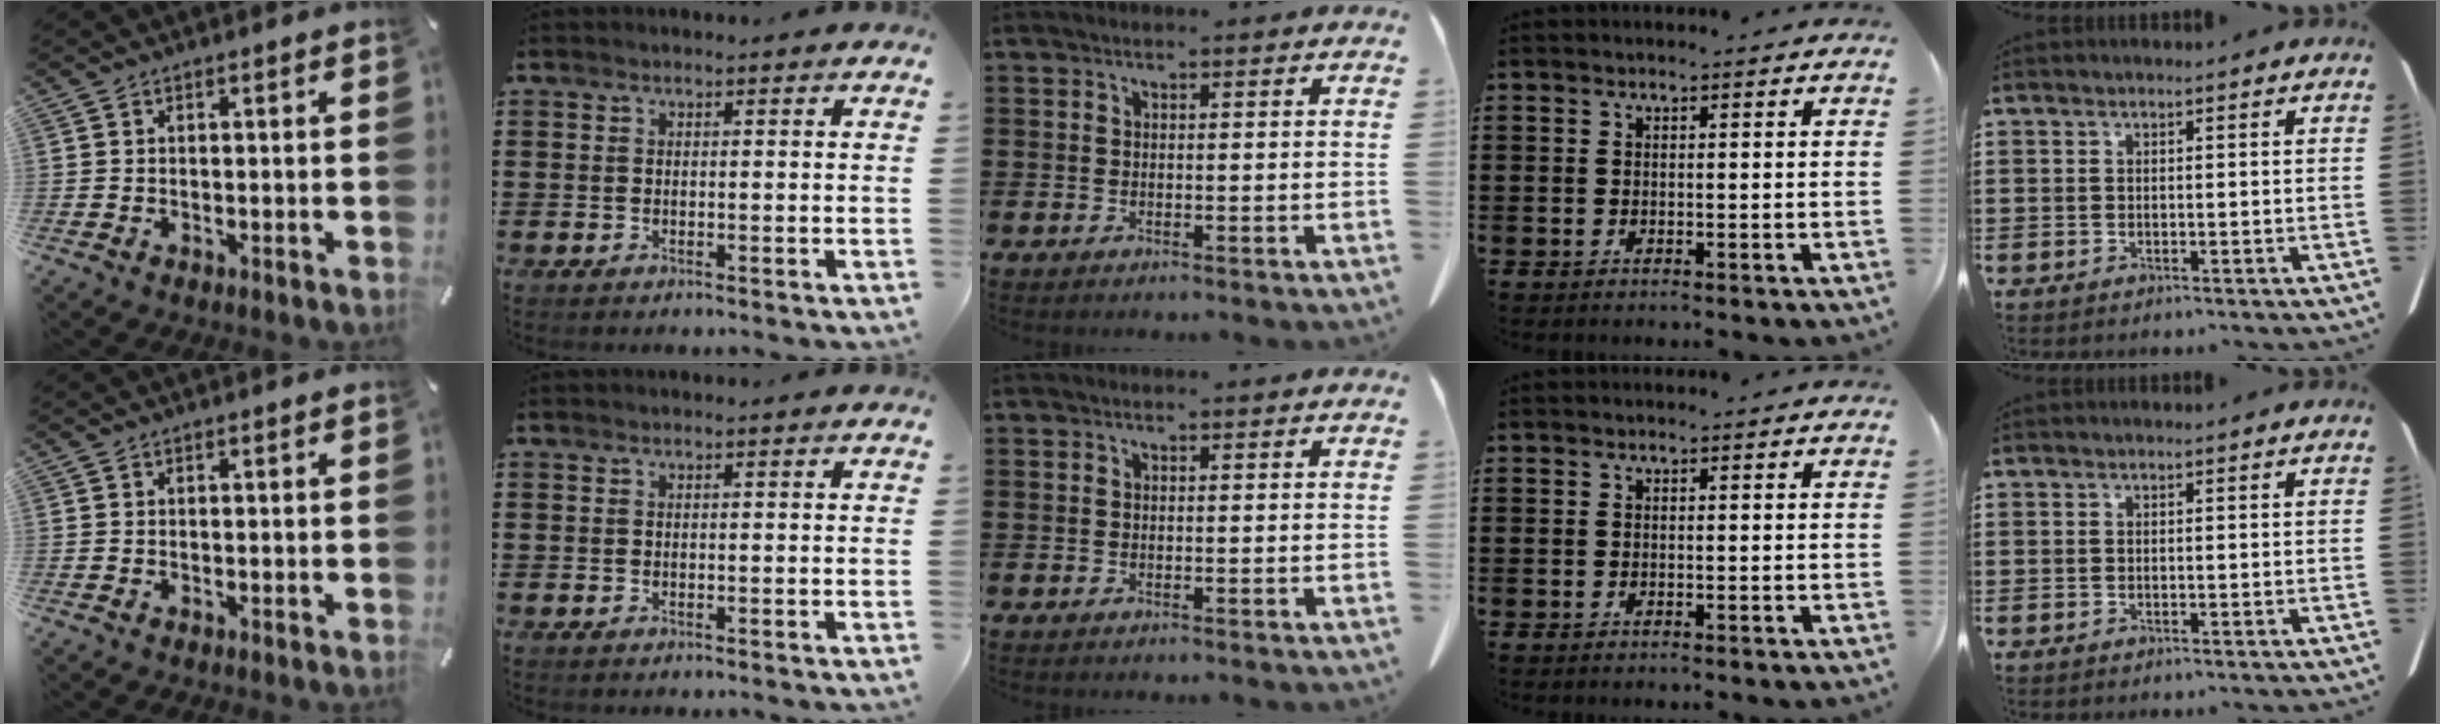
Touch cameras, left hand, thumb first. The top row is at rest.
{}